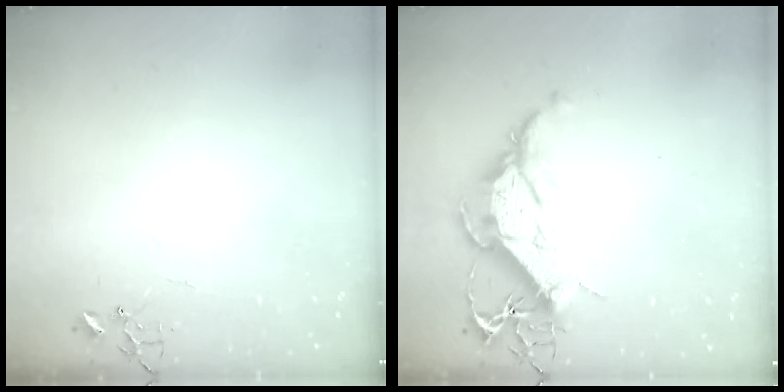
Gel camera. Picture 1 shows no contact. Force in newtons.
{"total": 14.3, "press": 14.2, "slide": 1.5}